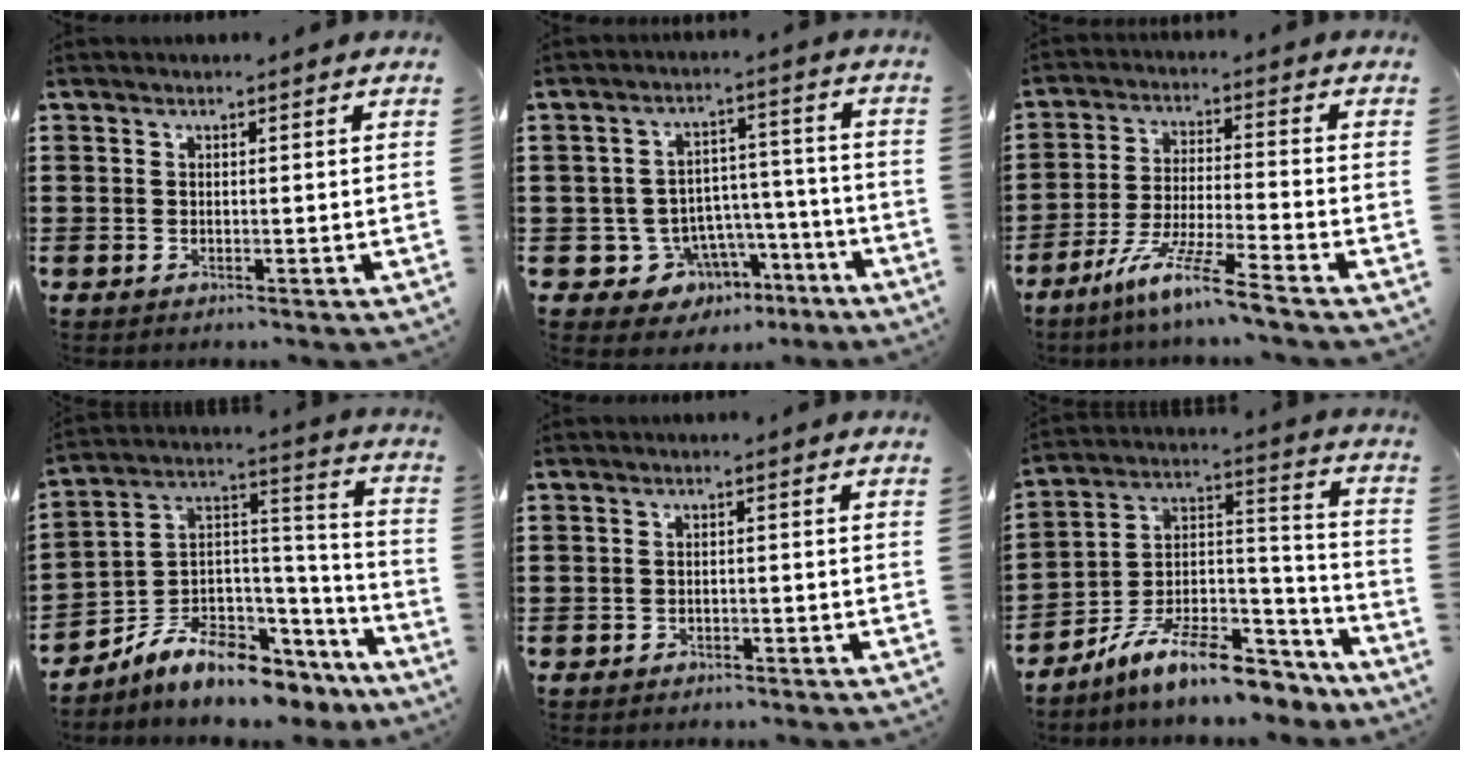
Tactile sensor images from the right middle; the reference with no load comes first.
{"total": 6.8, "force": [-4.0, 5.4, 1.0], "torque": [-0.032, 0.023, -0.067]}
{"total": 8.7, "force": [-7.0, -0.6, 5.1], "torque": [-0.106, -0.014, -0.139]}
{"total": 8.3, "force": [-7.0, 3.1, 3.1], "torque": [-0.078, 0.000, -0.140]}
{"total": 1.1, "force": [-1.0, 0.4, 0.0], "torque": [-0.004, 0.002, -0.023]}
{"total": 10.5, "force": [-8.8, 2.2, 5.2], "torque": [-0.101, 0.021, -0.176]}